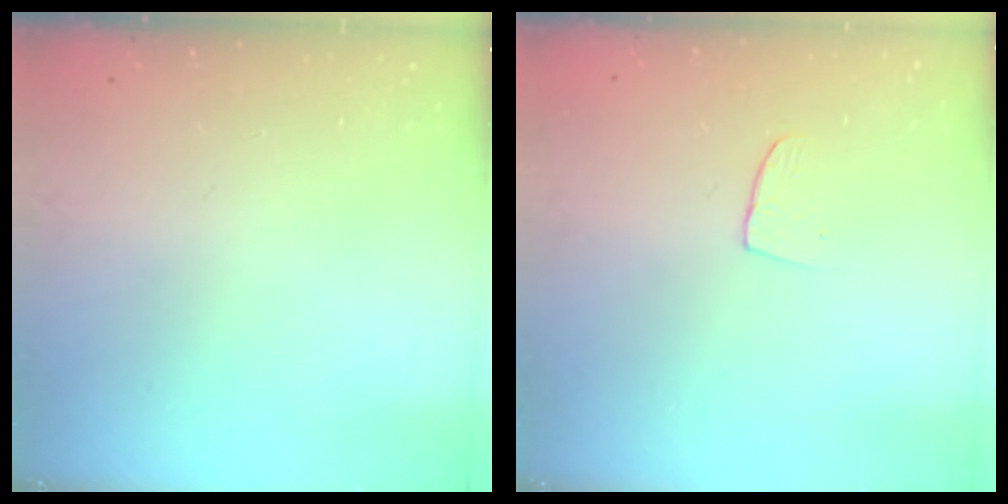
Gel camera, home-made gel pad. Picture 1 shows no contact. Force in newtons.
{"total": 5.2, "press": 5.2, "slide": 0.4}